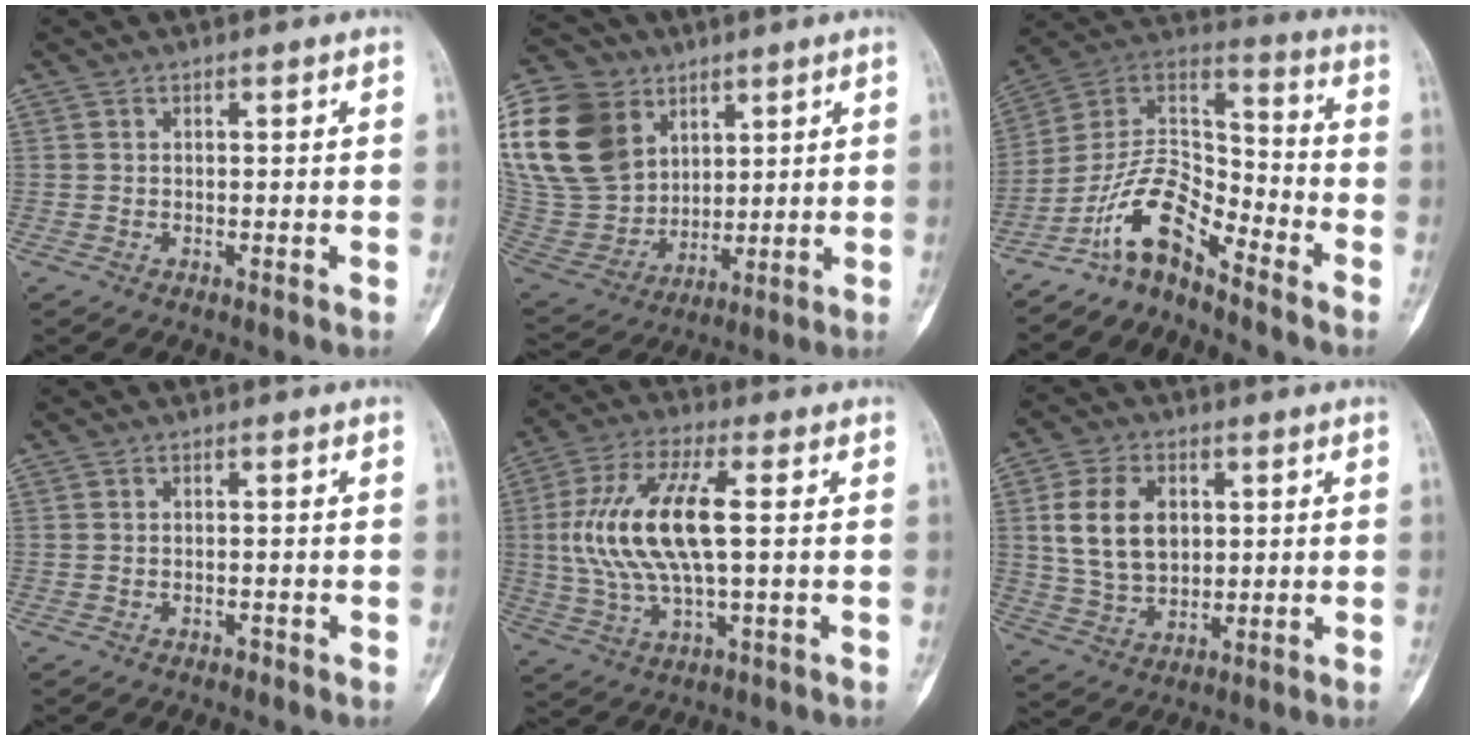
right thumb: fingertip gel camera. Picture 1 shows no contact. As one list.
[{"total": 25.6, "force": [9.8, 19.6, 13.2], "torque": [-0.286, 0.009, 0.207]}, {"total": 11.8, "force": [-9.0, 4.3, 6.4], "torque": [-0.106, 0.103, -0.179]}, {"total": 0.7, "force": [-0.6, 0.4, 0.2], "torque": [-0.001, 0.004, -0.011]}, {"total": 15.5, "force": [1.3, 5.6, 14.4], "torque": [-0.306, 0.015, 0.026]}, {"total": 11.3, "force": [2.3, 7.9, 7.8], "torque": [-0.130, -0.006, 0.050]}]